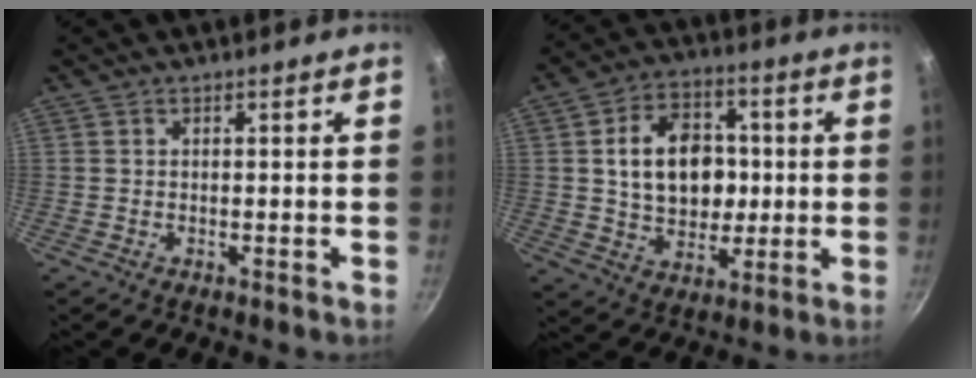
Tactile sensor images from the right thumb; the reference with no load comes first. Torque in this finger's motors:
{"motor_torque": [-0.02, 0.40, 0.34, -0.08, 0.37]}